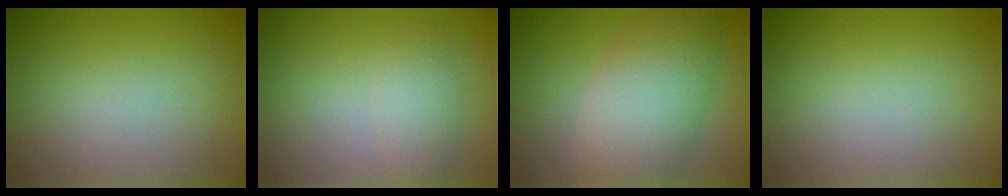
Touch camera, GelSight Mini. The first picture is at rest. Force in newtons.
{"total": 2.2, "press": 2.2, "slide": 0.1}
{"total": 8.0, "press": 8.0, "slide": 0.3}
{"total": 0.0}